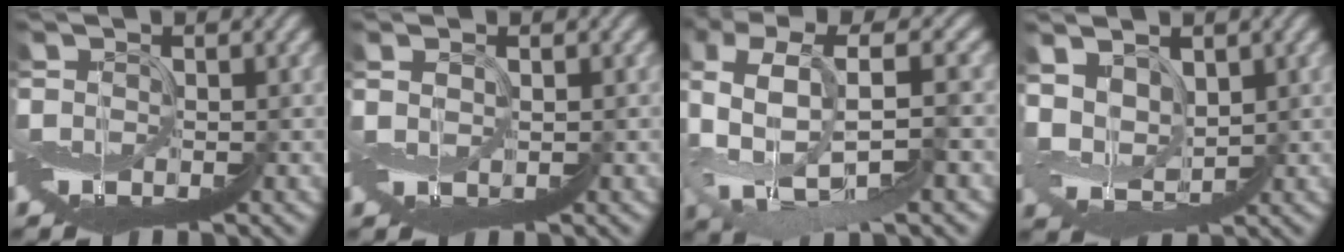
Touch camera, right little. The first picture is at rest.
{"total": 2.2, "force": [2.1, -0.3, 0.3], "torque": [-0.015, -0.006, 0.047]}
{"total": 6.9, "force": [1.3, 3.4, 5.9], "torque": [-0.174, 0.007, 0.029]}
{"total": 4.1, "force": [3.9, 1.0, 0.5], "torque": [-0.031, 0.003, 0.069]}